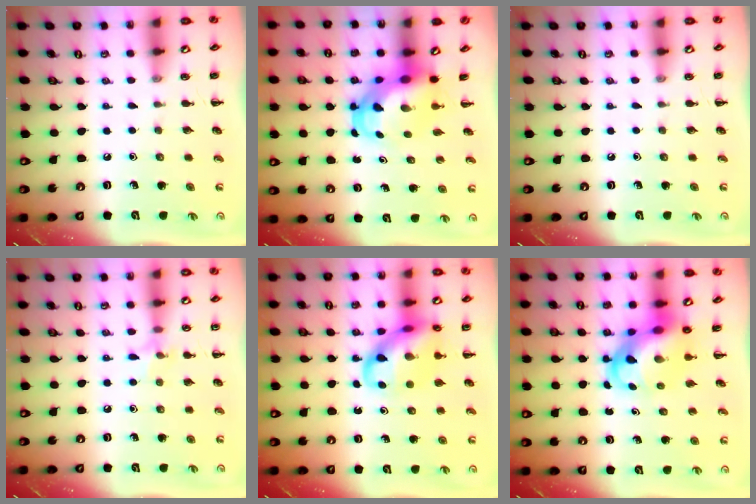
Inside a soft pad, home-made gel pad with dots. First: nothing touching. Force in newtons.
{"total": 6.3, "press": 6.2, "slide": 1.0}
{"total": 0.0}
{"total": 6.5, "press": 6.2, "slide": 2.1}
{"total": 13.6, "press": 13.4, "slide": 2.6}
{"total": 9.1, "press": 8.7, "slide": 2.6}